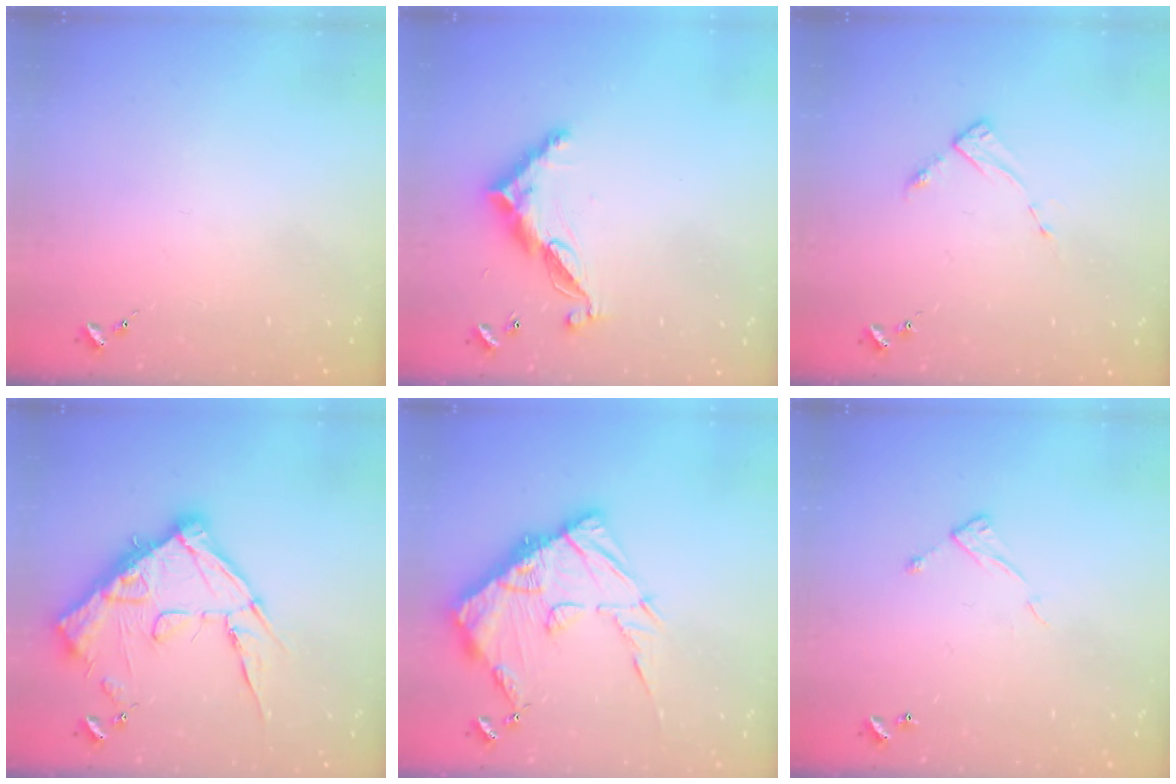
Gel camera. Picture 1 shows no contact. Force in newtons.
{"total": 11.6, "press": 11.6, "slide": 0.3}
{"total": 2.8, "press": 2.8, "slide": 0.4}
{"total": 19.4, "press": 19.4, "slide": 1.0}
{"total": 18.0, "press": 17.9, "slide": 1.6}
{"total": 6.2, "press": 6.2, "slide": 0.4}